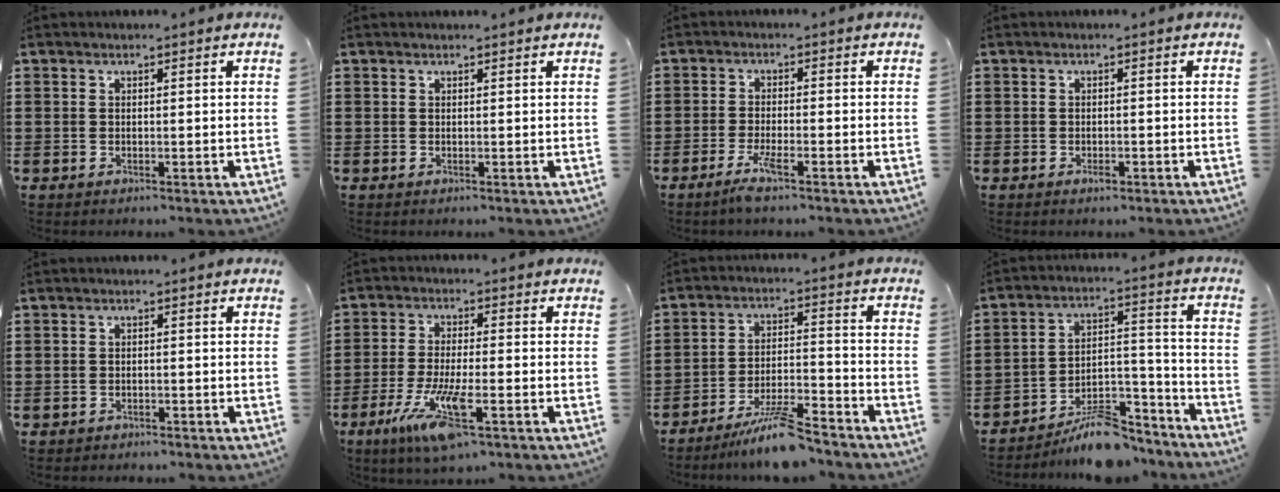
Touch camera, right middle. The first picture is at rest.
{"total": 0.0}
{"total": 3.0, "force": [-1.9, 0.2, 2.3], "torque": [-0.054, -0.006, -0.038]}
{"total": 0.7, "force": [-0.4, 0.3, 0.5], "torque": [-0.012, -0.005, -0.007]}
{"total": 0.9, "force": [-0.8, 0.2, 0.0], "torque": [-0.004, -0.001, -0.018]}
{"total": 9.6, "force": [-4.5, 2.1, 8.2], "torque": [-0.173, -0.015, -0.083]}
{"total": 8.2, "force": [-7.1, 0.7, 4.1], "torque": [-0.076, 0.001, -0.134]}
{"total": 9.6, "force": [-8.2, 3.2, 3.7], "torque": [-0.039, 0.042, -0.147]}